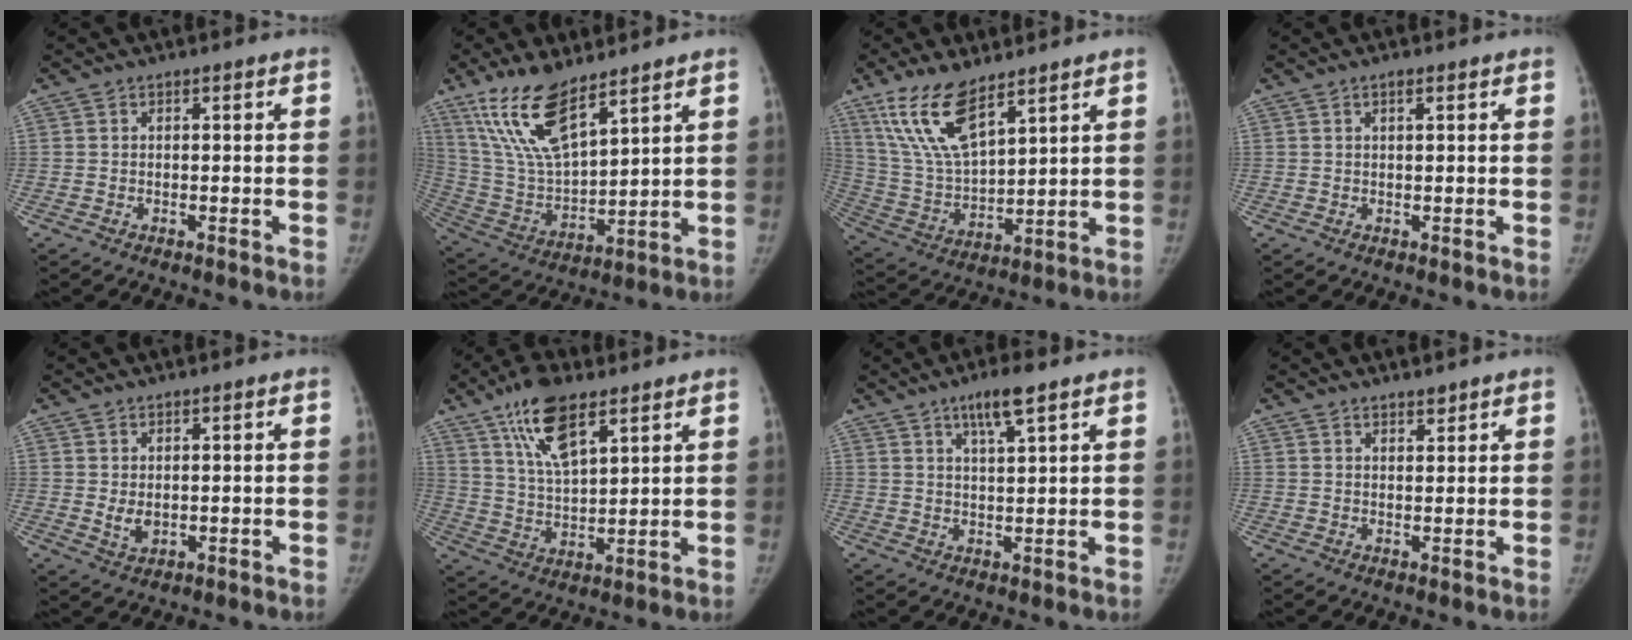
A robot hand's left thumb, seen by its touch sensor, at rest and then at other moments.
{"total": 16.0, "force": [10.8, 5.2, 10.6], "torque": [-0.191, -0.051, 0.224]}
{"total": 14.4, "force": [9.5, 5.1, 9.6], "torque": [-0.177, -0.043, 0.201]}
{"total": 1.2, "force": [0.7, 0.3, 0.9], "torque": [-0.014, 0.001, 0.012]}
{"total": 2.8, "force": [0.6, 1.6, 2.2], "torque": [-0.031, -0.011, 0.018]}
{"total": 12.7, "force": [7.6, 4.9, 8.9], "torque": [-0.146, -0.030, 0.144]}
{"total": 6.1, "force": [3.9, 0.9, 4.6], "torque": [-0.082, -0.018, 0.069]}
{"total": 2.1, "force": [1.9, 0.6, 0.8], "torque": [-0.002, -0.014, 0.030]}